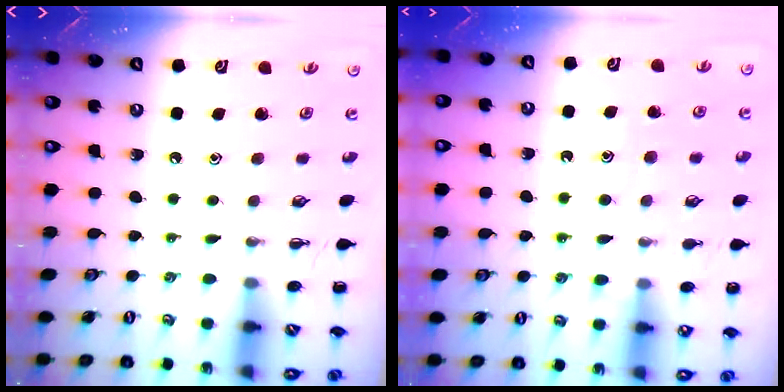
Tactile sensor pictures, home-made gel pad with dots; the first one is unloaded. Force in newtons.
{"total": 12.3, "press": 12.2, "slide": 0.8}